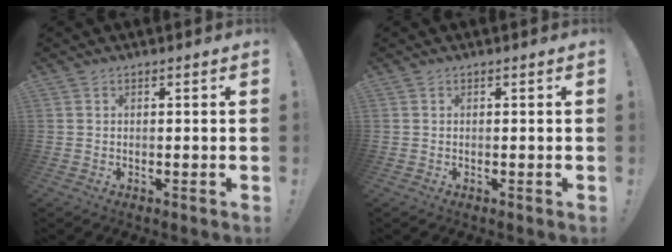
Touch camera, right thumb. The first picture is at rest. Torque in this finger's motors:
{"motor_torque": [0.00, 0.00, 0.00, 0.00, 0.01]}